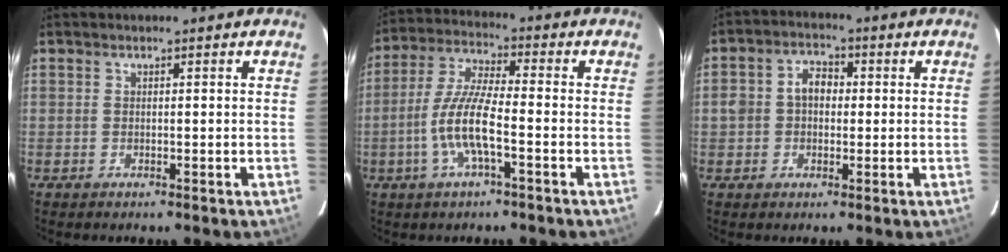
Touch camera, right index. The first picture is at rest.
{"total": 10.1, "force": [-3.3, 1.8, 9.4], "torque": [-0.198, 0.000, -0.065]}
{"total": 5.2, "force": [-0.1, 4.3, 3.0], "torque": [-0.060, 0.020, 0.000]}